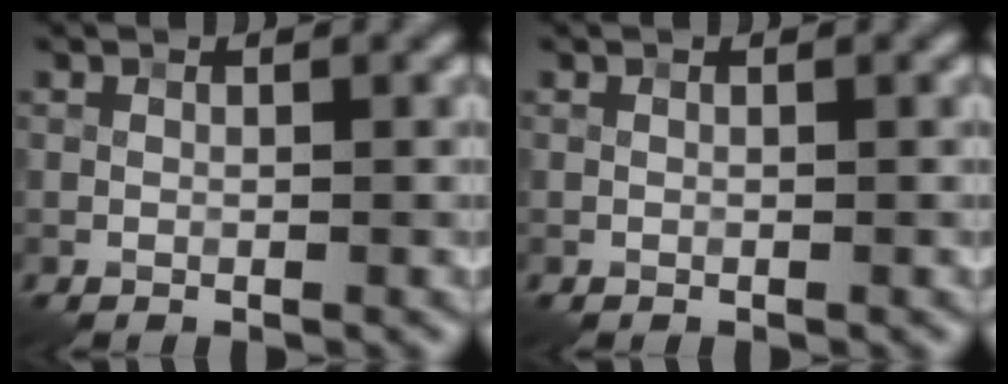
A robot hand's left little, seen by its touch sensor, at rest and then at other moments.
{"total": 0.0}